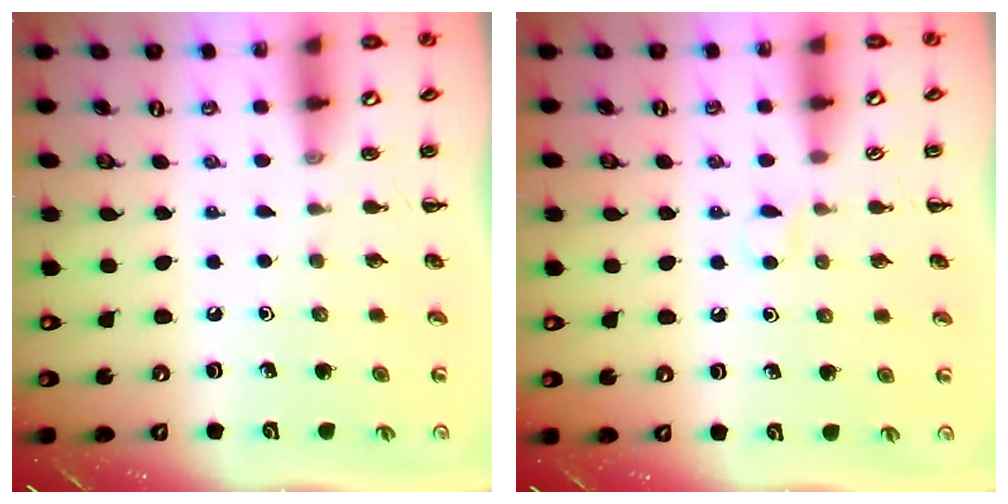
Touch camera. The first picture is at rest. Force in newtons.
{"total": 2.9, "press": 2.7, "slide": 0.9}